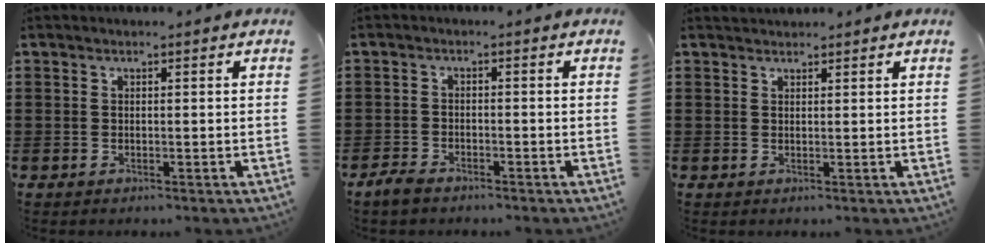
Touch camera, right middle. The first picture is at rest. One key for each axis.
{"total": 2.3, "fx": -2.0, "fy": 0.8, "fz": 0.8, "tx": -0.025, "ty": 0.000, "tz": -0.041}
{"total": 1.2, "fx": 1.1, "fy": 0.3, "fz": -0.1, "tx": -0.001, "ty": 0.001, "tz": 0.022}